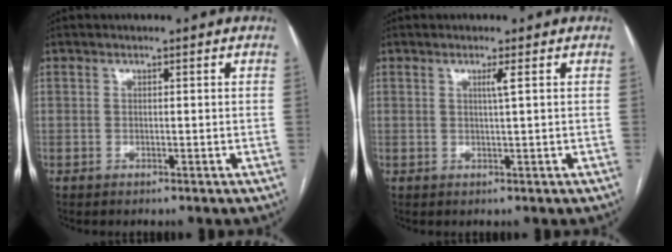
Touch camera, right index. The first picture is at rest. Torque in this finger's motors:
{"motor_torque": [0.21, 0.10, 0.03, 0.04]}